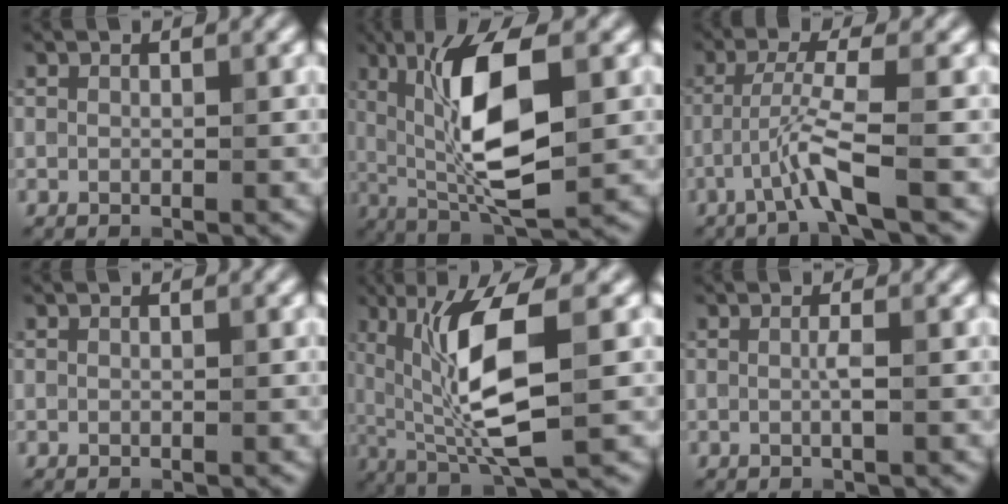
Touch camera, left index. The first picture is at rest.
{"total": 10.0, "force": [1.5, 3.3, 9.3], "torque": [-0.158, -0.004, 0.028]}
{"total": 3.6, "force": [-1.7, -0.2, 3.2], "torque": [-0.069, 0.009, -0.042]}
{"total": 0.0}
{"total": 9.0, "force": [1.3, 2.5, 8.5], "torque": [-0.158, -0.009, 0.028]}
{"total": 0.9, "force": [0.0, 0.0, 0.9], "torque": [-0.020, -0.002, -0.002]}